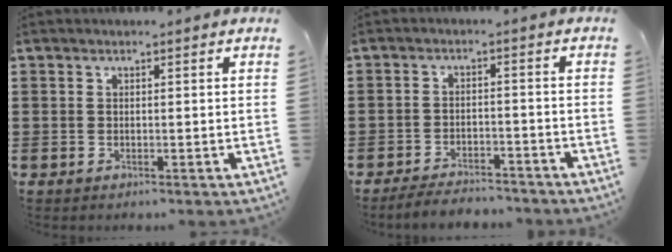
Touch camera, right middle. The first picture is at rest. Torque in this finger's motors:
{"motor_torque": [2.13, 0.00, 0.03, -0.01]}